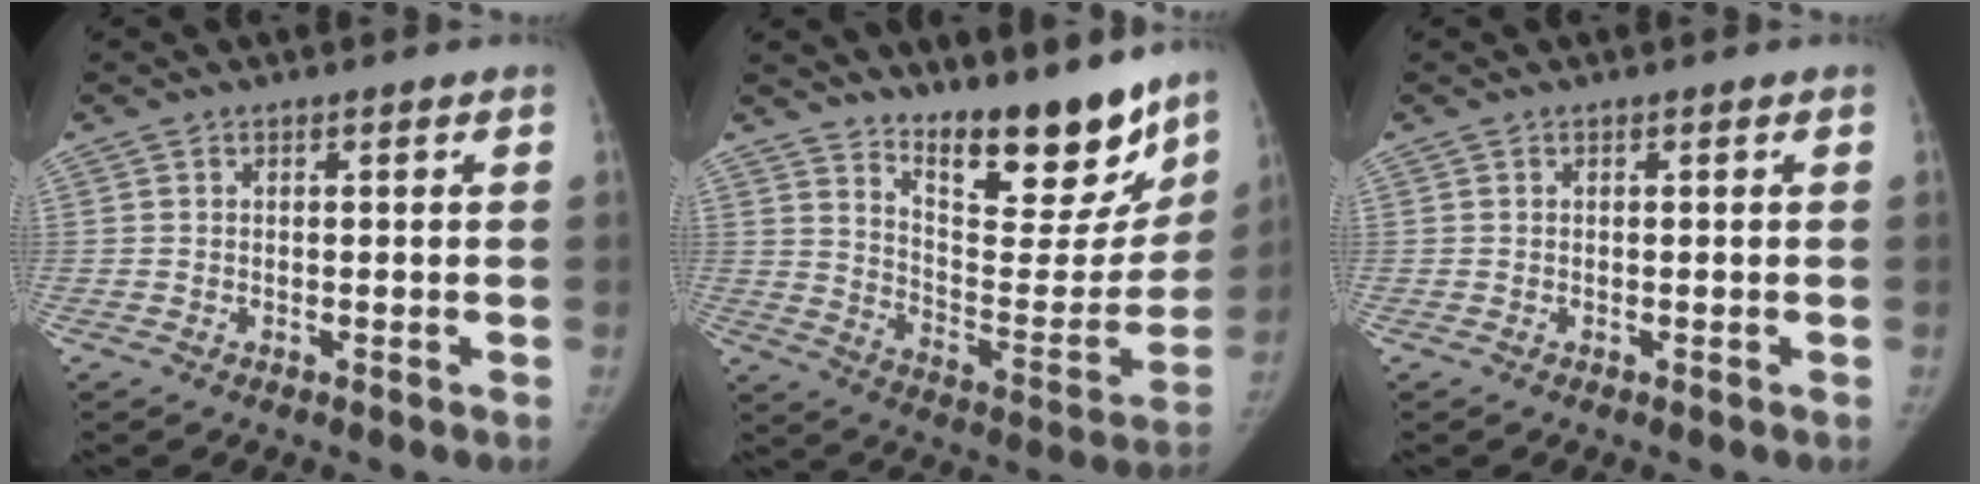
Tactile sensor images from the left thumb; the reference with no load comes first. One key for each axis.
{"total": 21.0, "fx": 16.0, "fy": 6.5, "fz": 11.9, "tx": -0.129, "ty": -0.120, "tz": 0.246}
{"total": 0.0}